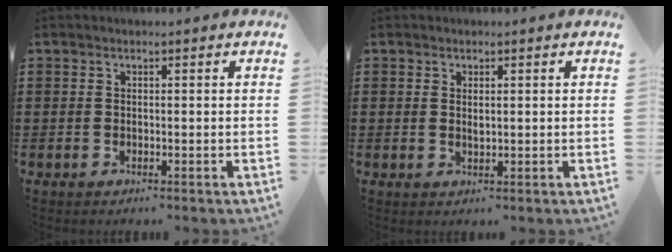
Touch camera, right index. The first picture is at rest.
{"total": 1.2, "force": [0.5, 0.4, 0.9], "torque": [-0.018, 0.004, 0.008]}